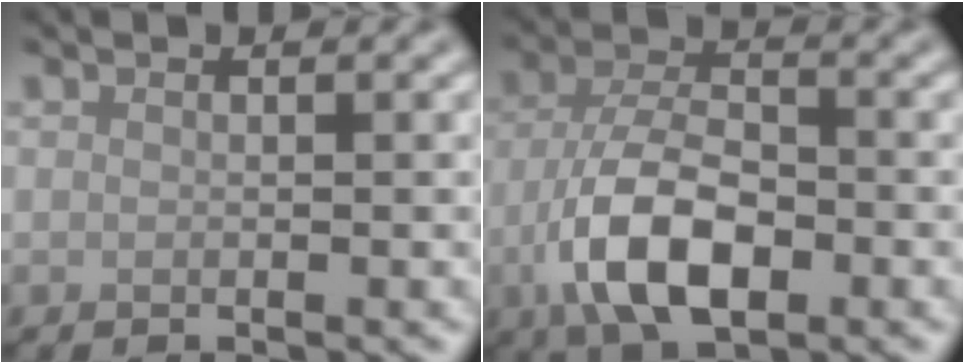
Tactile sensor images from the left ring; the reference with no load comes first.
{"total": 8.1, "force": [-3.1, 3.8, 6.4], "torque": [-0.126, -0.001, -0.068]}